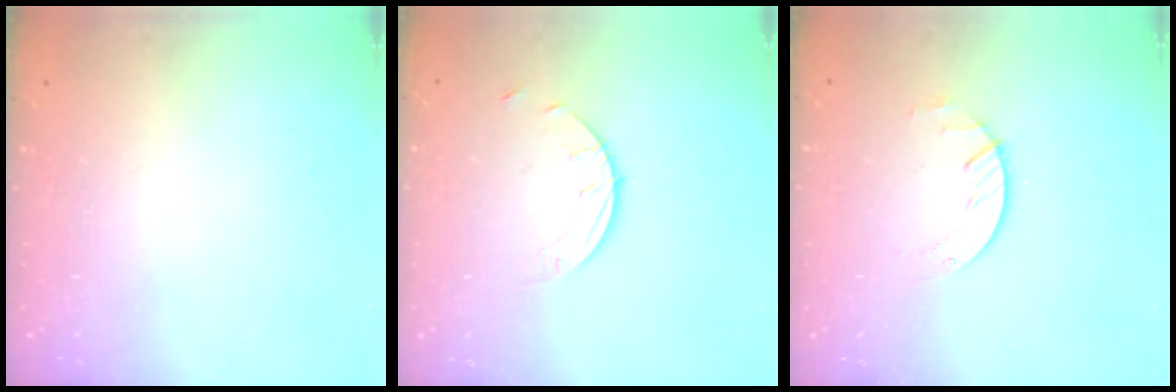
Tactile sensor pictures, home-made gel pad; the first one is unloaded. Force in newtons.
{"total": 2.5, "press": 2.5, "slide": 0.2}
{"total": 2.6, "press": 2.6, "slide": 0.3}